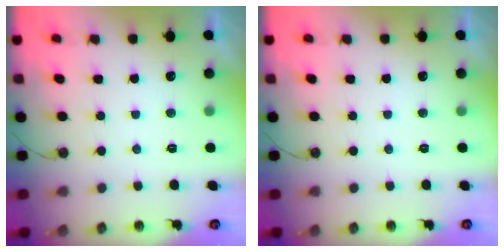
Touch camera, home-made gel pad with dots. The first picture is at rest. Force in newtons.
{"total": 0.0}